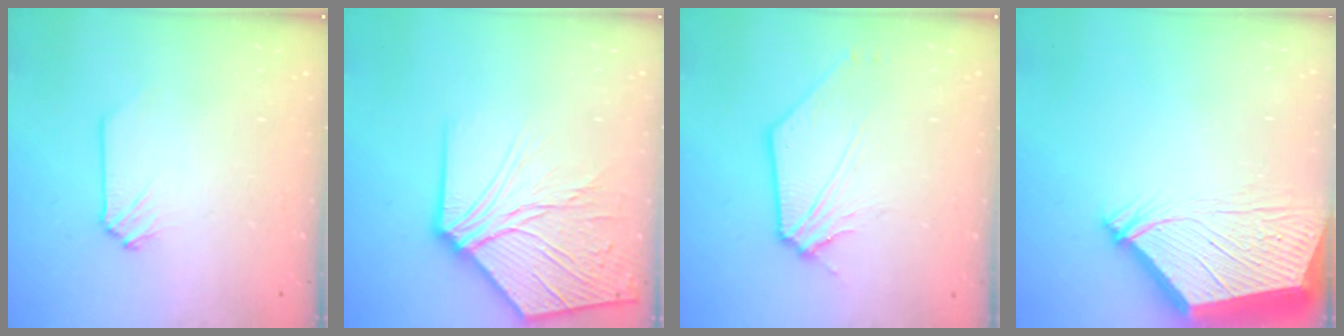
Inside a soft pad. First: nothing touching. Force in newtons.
{"total": 13.9, "press": 13.8, "slide": 1.4}
{"total": 6.0, "press": 6.0, "slide": 0.5}
{"total": 9.0, "press": 8.9, "slide": 1.1}